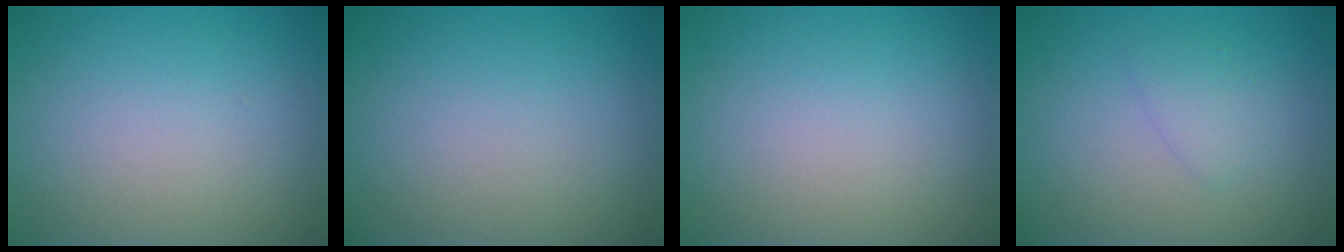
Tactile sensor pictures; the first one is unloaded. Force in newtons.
{"total": 0.0}
{"total": 0.0}
{"total": 1.4, "press": 1.4, "slide": 0.0}